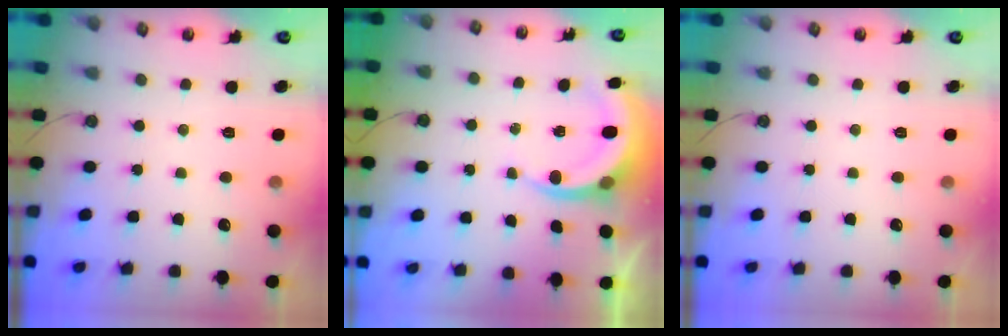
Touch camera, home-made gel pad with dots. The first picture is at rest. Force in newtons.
{"total": 4.7, "press": 4.7, "slide": 0.2}
{"total": 0.0}